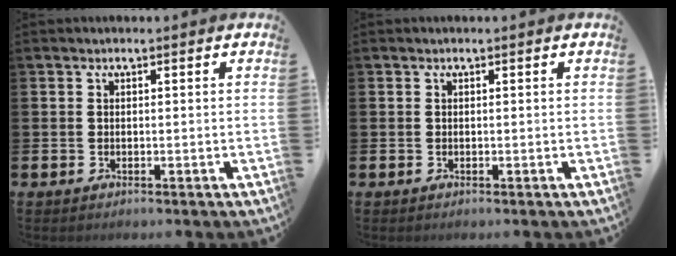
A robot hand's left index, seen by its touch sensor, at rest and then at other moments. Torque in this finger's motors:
{"motor_torque": [0.00, 0.00, 0.00, 0.00]}